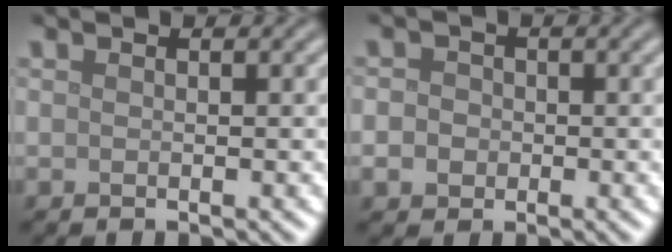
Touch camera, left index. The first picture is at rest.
{"total": 3.2, "force": [0.1, 2.9, 1.4], "torque": [-0.006, 0.016, -0.028]}